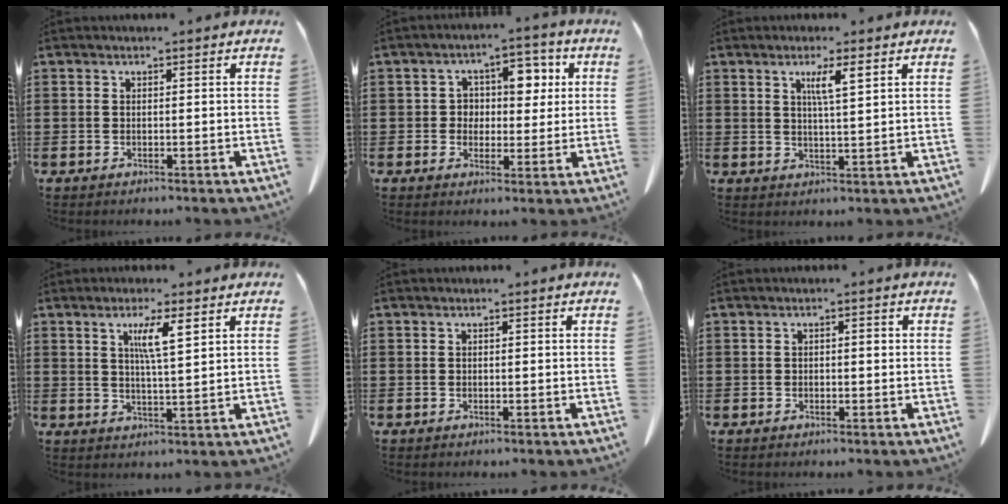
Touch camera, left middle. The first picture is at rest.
{"total": 5.2, "force": [1.6, 4.0, 2.9], "torque": [-0.059, 0.005, 0.020]}
{"total": 3.7, "force": [2.0, 0.0, 3.1], "torque": [-0.064, -0.001, 0.032]}
{"total": 5.1, "force": [2.8, 0.4, 4.3], "torque": [-0.082, -0.003, 0.043]}
{"total": 0.0}
{"total": 2.3, "force": [0.2, 1.4, 1.9], "torque": [-0.022, 0.001, -0.003]}